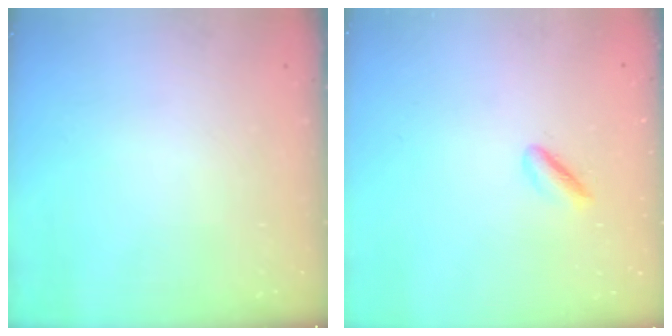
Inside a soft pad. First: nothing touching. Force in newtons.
{"total": 2.1, "press": 1.9, "slide": 0.8}